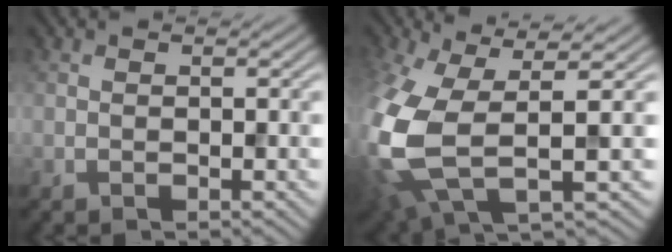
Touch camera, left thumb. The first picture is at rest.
{"total": 12.3, "force": [-1.0, 5.9, 10.8], "torque": [-0.286, -0.034, -0.006]}